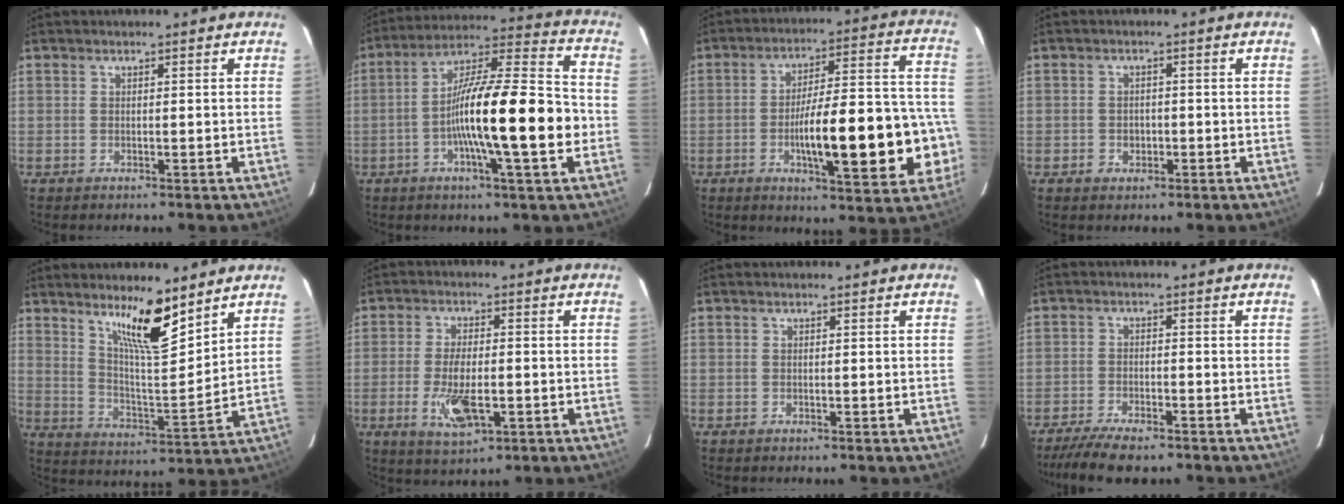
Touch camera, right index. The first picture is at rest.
{"total": 18.7, "force": [-3.6, 1.4, 18.3], "torque": [-0.306, 0.007, -0.063]}
{"total": 20.4, "force": [-5.0, 3.8, 19.4], "torque": [-0.220, 0.034, -0.062]}
{"total": 2.0, "force": [-0.7, 1.7, 0.9], "torque": [-0.011, 0.006, -0.005]}
{"total": 10.9, "force": [7.5, 1.3, 7.8], "torque": [-0.135, -0.012, 0.136]}
{"total": 7.6, "force": [-2.2, 2.5, 6.8], "torque": [-0.133, -0.012, -0.032]}
{"total": 0.0}
{"total": 8.2, "force": [-6.8, 1.7, 4.3], "torque": [-0.070, -0.017, -0.113]}